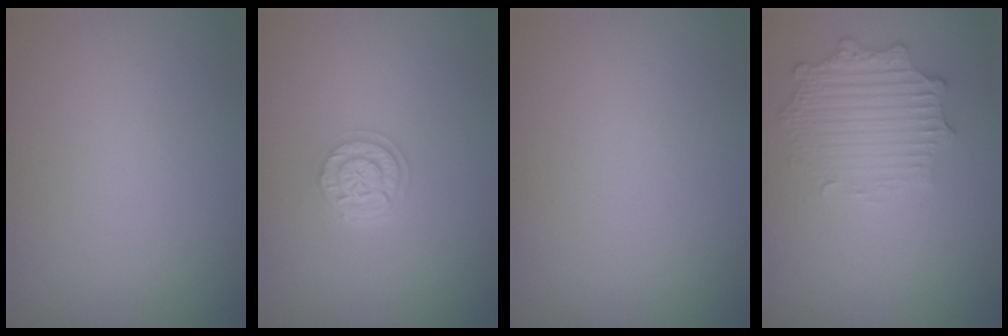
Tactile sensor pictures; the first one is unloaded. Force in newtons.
{"total": 2.6, "press": 2.1, "slide": 1.5}
{"total": 0.0}
{"total": 2.9, "press": 2.4, "slide": 1.6}